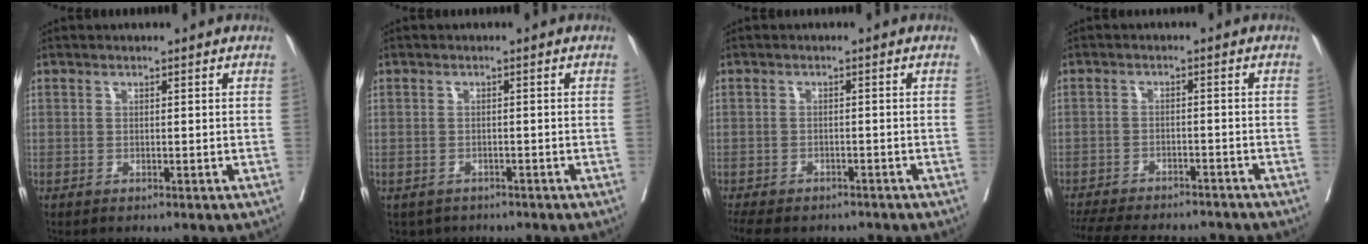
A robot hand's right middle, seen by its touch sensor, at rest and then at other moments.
{"total": 3.4, "force": [-2.7, 2.2, 0.3], "torque": [0.001, 0.002, -0.039]}
{"total": 10.0, "force": [-8.2, 4.1, 3.9], "torque": [-0.075, -0.005, -0.111]}
{"total": 16.6, "force": [-14.8, 4.4, 6.3], "torque": [-0.153, -0.015, -0.203]}